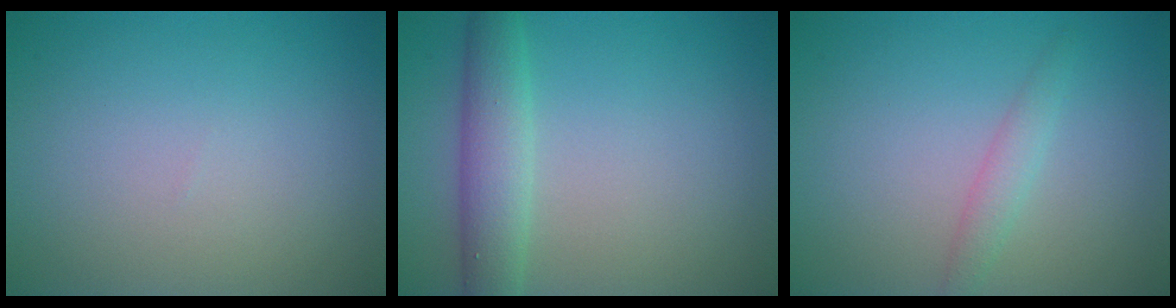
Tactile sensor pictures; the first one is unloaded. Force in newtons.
{"total": 3.8, "press": 3.8, "slide": 0.1}
{"total": 1.6, "press": 1.6, "slide": 0.0}